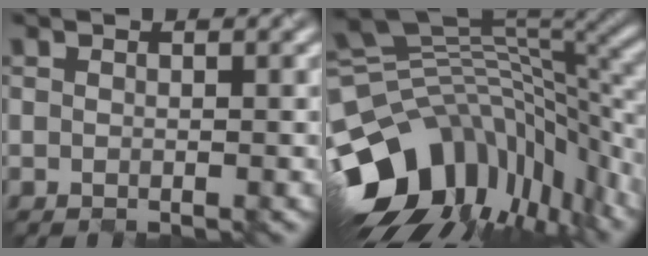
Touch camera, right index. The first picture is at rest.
{"total": 13.8, "force": [-6.4, 8.2, 9.0], "torque": [-0.190, 0.001, -0.110]}